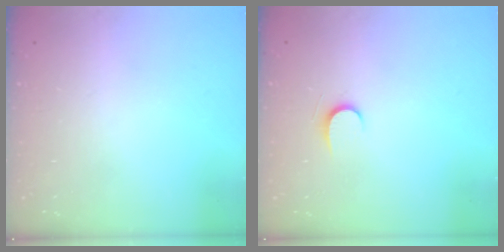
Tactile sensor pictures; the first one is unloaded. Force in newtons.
{"total": 4.9, "press": 4.8, "slide": 0.5}